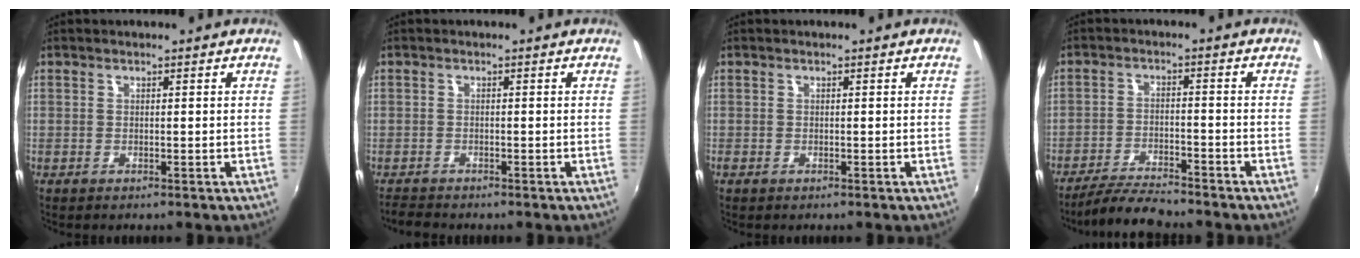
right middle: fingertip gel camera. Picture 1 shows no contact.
{"total": 2.1, "force": [-1.9, 0.9, -0.1], "torque": [-0.006, 0.000, -0.039]}
{"total": 0.0}
{"total": 7.8, "force": [-7.2, 0.7, 2.9], "torque": [-0.077, -0.008, -0.130]}